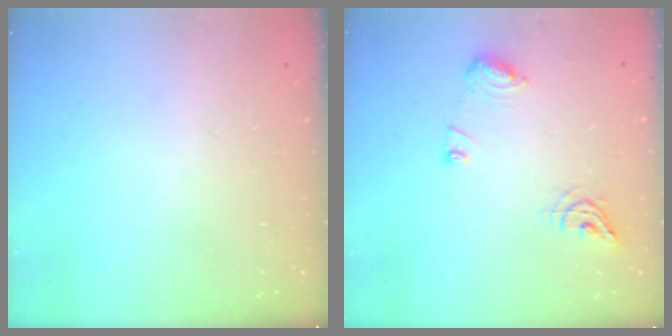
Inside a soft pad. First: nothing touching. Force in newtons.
{"total": 9.0, "press": 9.0, "slide": 0.7}